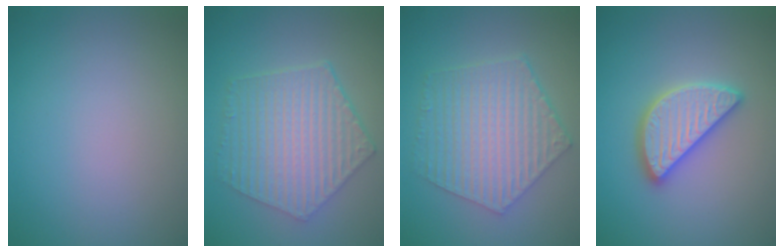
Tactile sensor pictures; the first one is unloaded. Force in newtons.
{"total": 6.8, "press": 4.9, "slide": 4.7}
{"total": 6.5, "press": 4.9, "slide": 4.3}
{"total": 4.7, "press": 4.7, "slide": 0.4}